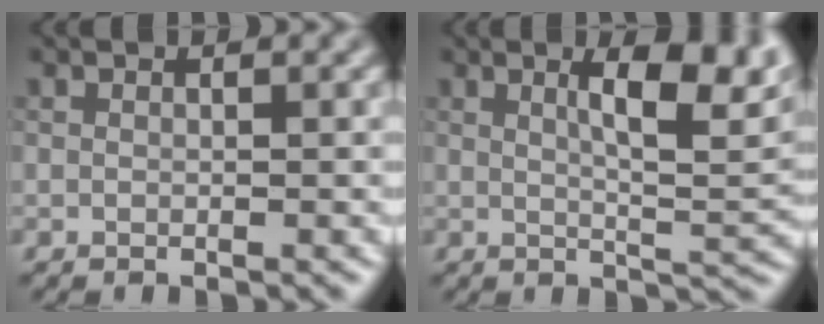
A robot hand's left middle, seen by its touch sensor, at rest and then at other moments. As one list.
[{"total": 7.9, "force": [2.8, 2.3, 7.0], "torque": [-0.092, 0.003, 0.045]}]